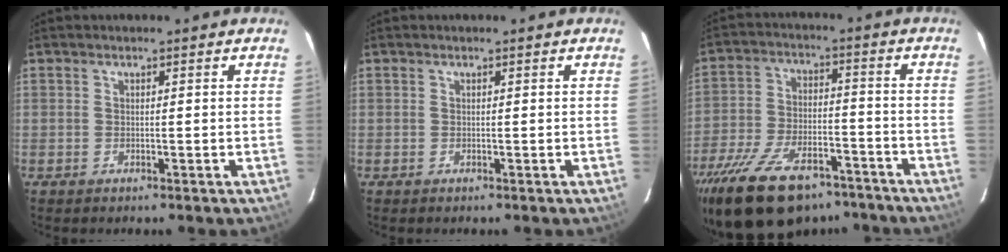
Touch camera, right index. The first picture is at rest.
{"total": 0.0}
{"total": 20.3, "force": [-15.0, 9.0, 10.2], "torque": [-0.215, -0.013, -0.234]}